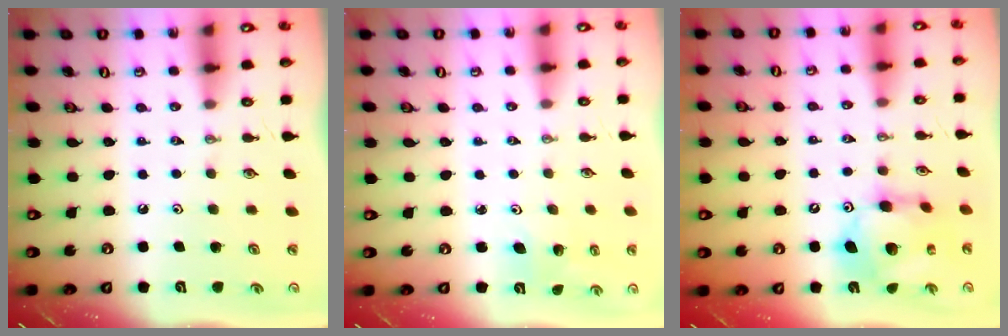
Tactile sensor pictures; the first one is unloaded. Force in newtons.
{"total": 3.1, "press": 2.4, "slide": 2.0}
{"total": 13.8, "press": 13.7, "slide": 1.2}